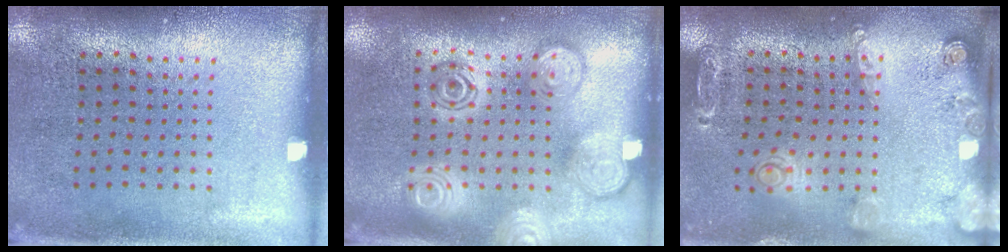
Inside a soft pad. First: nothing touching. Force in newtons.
{"total": 2.9, "press": 2.8, "slide": 0.4}
{"total": 1.5, "press": 1.5, "slide": 0.3}